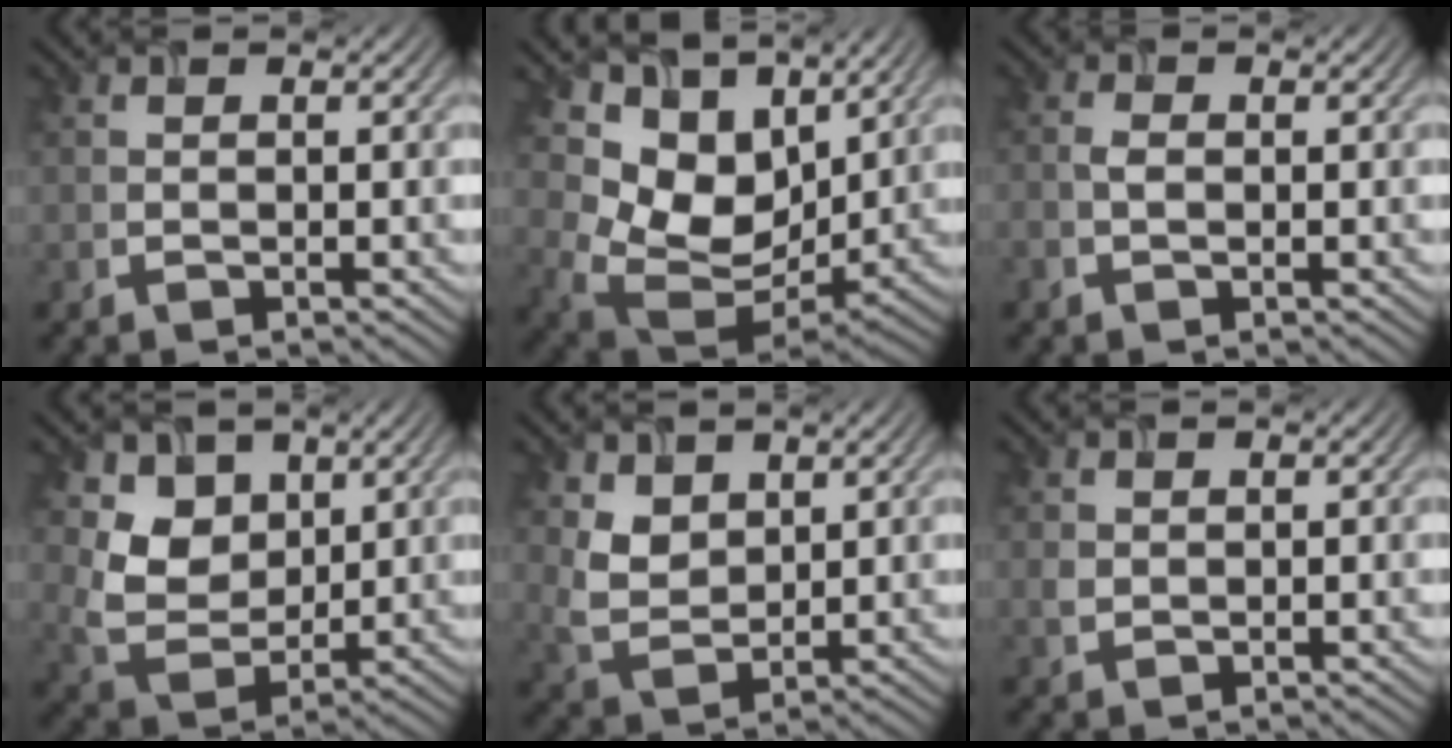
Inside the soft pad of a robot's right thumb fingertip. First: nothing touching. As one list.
[{"total": 12.6, "force": [4.6, 9.0, 7.6], "torque": [-0.171, -0.002, 0.090]}, {"total": 1.1, "force": [-0.3, 0.6, 0.9], "torque": [-0.019, 0.002, -0.008]}, {"total": 7.2, "force": [3.2, 5.4, 3.7], "torque": [-0.089, -0.017, 0.052]}, {"total": 4.7, "force": [2.6, 3.2, 2.4], "torque": [-0.064, -0.012, 0.057]}, {"total": 1.0, "force": [0.3, 0.9, 0.4], "torque": [-0.009, -0.003, 0.009]}]